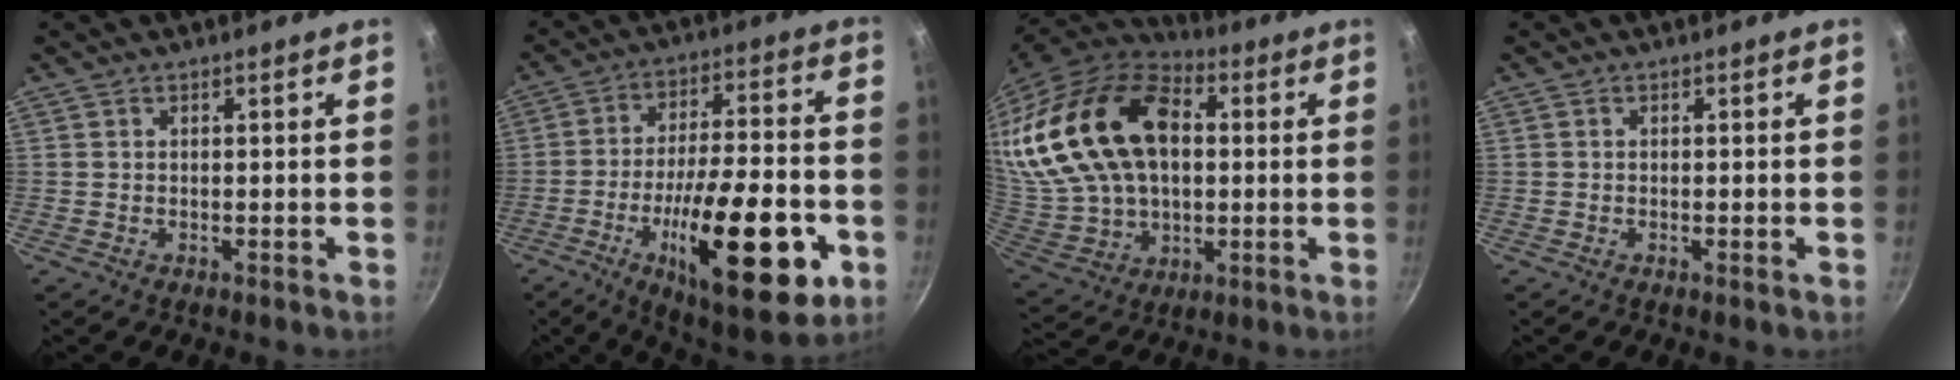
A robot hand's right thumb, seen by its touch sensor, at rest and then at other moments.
{"total": 25.3, "force": [-8.8, 8.3, 22.2], "torque": [-0.319, 0.022, -0.129]}
{"total": 30.4, "force": [6.3, 19.9, 22.1], "torque": [-0.451, 0.012, 0.115]}
{"total": 0.5, "force": [-0.2, -0.2, 0.4], "torque": [-0.009, -0.001, -0.006]}